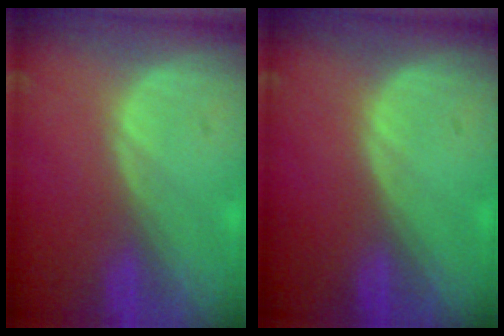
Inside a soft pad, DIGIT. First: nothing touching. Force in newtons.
{"total": 0.0}